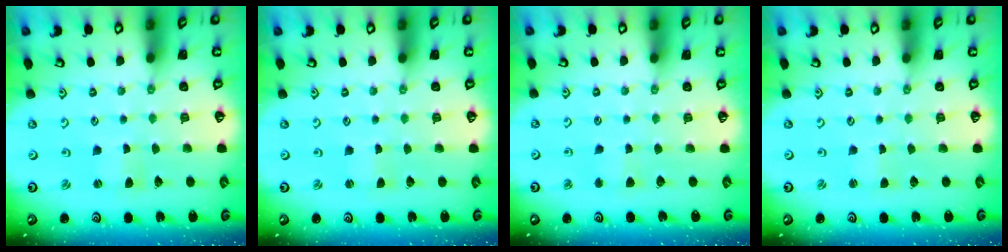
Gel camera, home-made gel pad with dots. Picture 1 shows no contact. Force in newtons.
{"total": 0.0}
{"total": 2.8, "press": 2.8, "slide": 0.4}
{"total": 0.0}